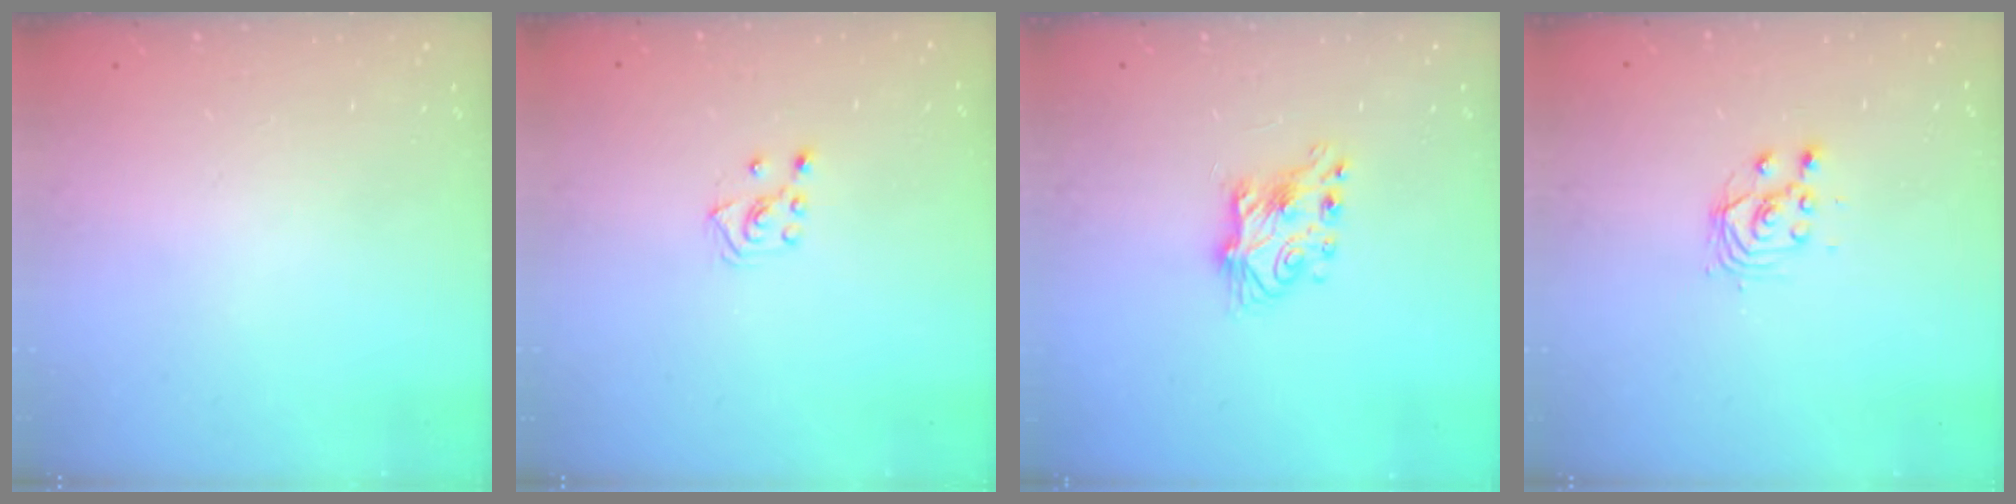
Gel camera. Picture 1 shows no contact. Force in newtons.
{"total": 3.8, "press": 3.8, "slide": 0.3}
{"total": 7.6, "press": 7.6, "slide": 0.7}
{"total": 3.1, "press": 3.0, "slide": 0.3}